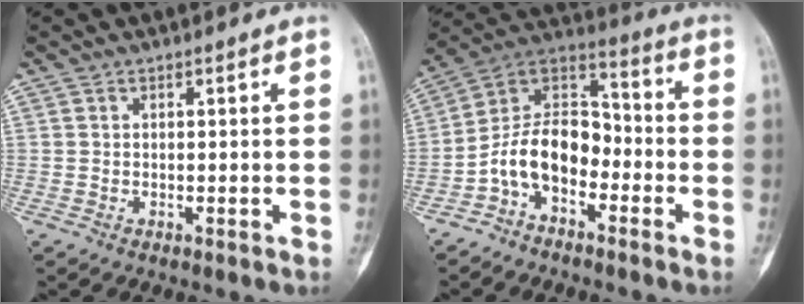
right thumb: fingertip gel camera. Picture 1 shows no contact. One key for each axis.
{"total": 12.2, "fx": -4.7, "fy": 7.7, "fz": 8.1, "tx": -0.131, "ty": 0.076, "tz": -0.103}